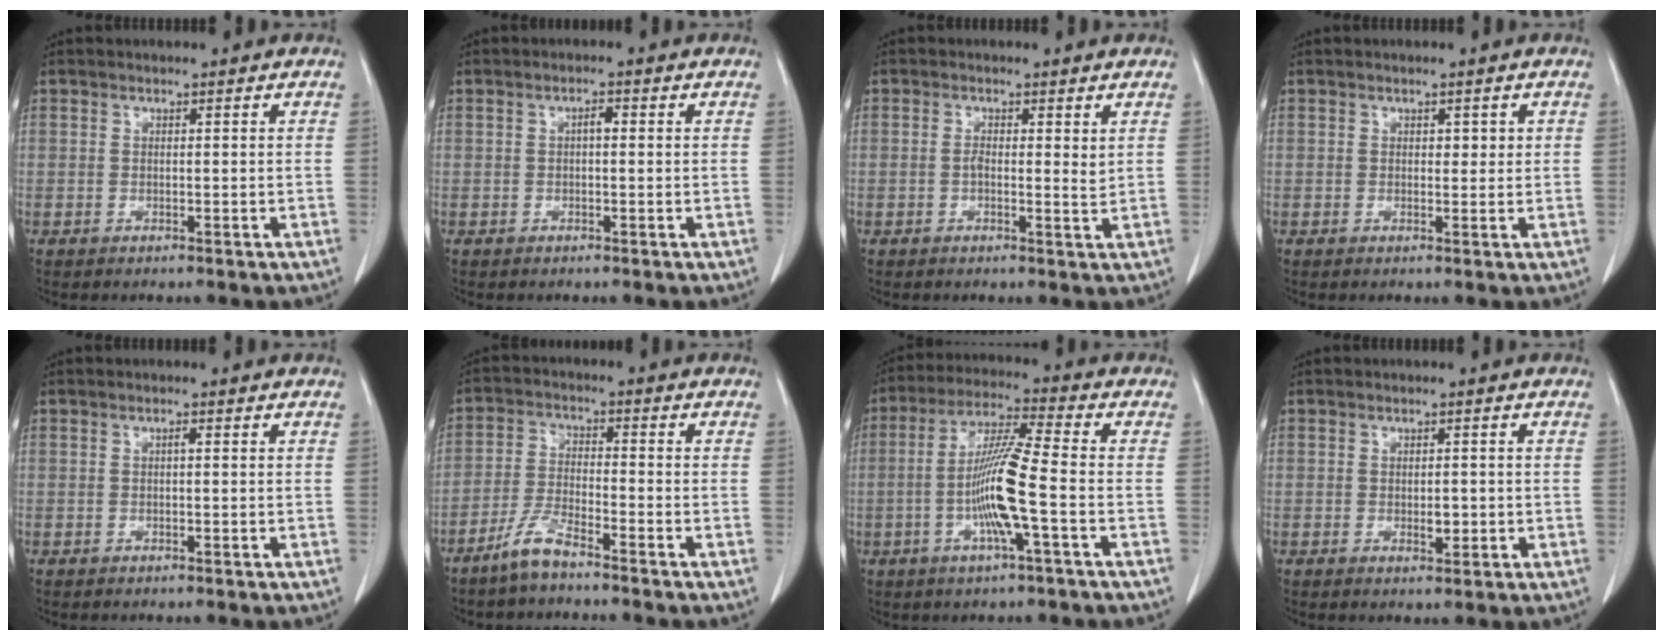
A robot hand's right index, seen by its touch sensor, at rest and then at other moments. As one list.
[{"total": 1.4, "force": [0.1, 0.5, 1.3], "torque": [-0.022, 0.004, 0.001]}, {"total": 2.4, "force": [0.6, 0.8, 2.2], "torque": [-0.033, 0.001, 0.009]}, {"total": 1.5, "force": [0.5, 0.9, 1.1], "torque": [-0.010, 0.001, 0.007]}, {"total": 0.6, "force": [0.0, 0.1, 0.6], "torque": [-0.013, 0.001, 0.001]}, {"total": 5.4, "force": [-4.3, 0.6, 3.2], "torque": [-0.076, -0.011, -0.089]}, {"total": 10.6, "force": [-2.4, -0.1, 10.3], "torque": [-0.201, 0.001, -0.050]}, {"total": 2.1, "force": [-0.2, 1.1, 1.7], "torque": [-0.023, 0.001, 0.004]}]